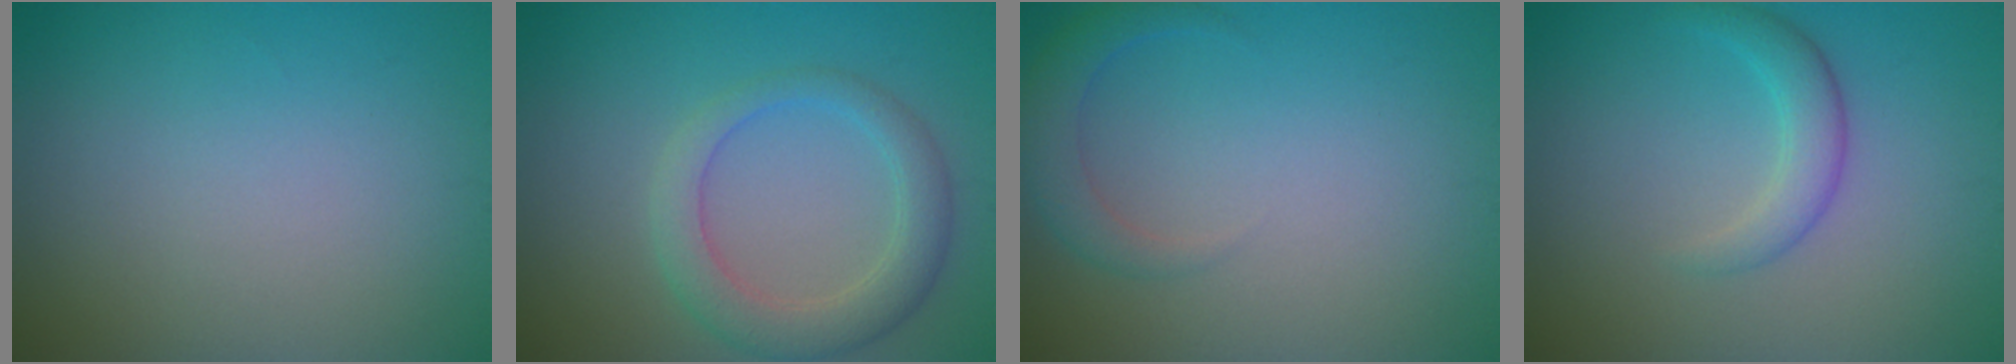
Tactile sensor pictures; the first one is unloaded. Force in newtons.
{"total": 3.0, "press": 3.0, "slide": 0.3}
{"total": 2.3, "press": 2.3, "slide": 0.2}
{"total": 2.5, "press": 2.5, "slide": 0.1}